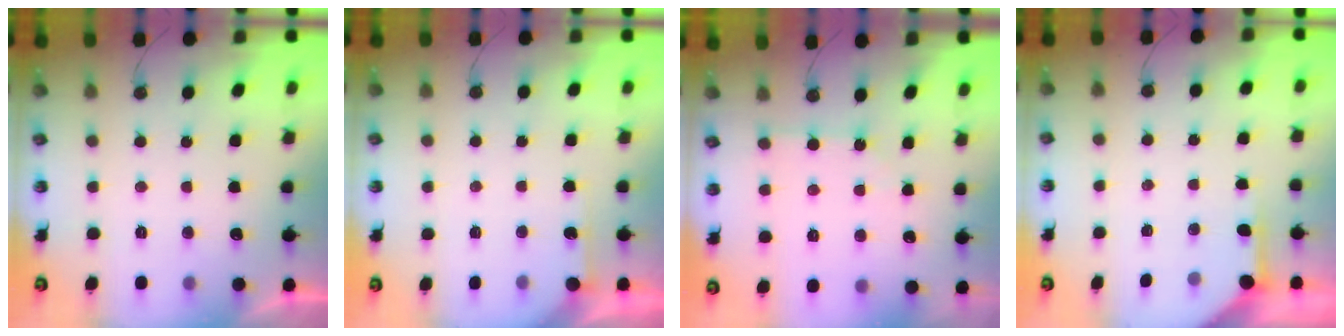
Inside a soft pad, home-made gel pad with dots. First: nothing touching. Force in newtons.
{"total": 2.8, "press": 2.8, "slide": 0.4}
{"total": 1.2, "press": 1.2, "slide": 0.2}
{"total": 3.5, "press": 3.5, "slide": 0.3}